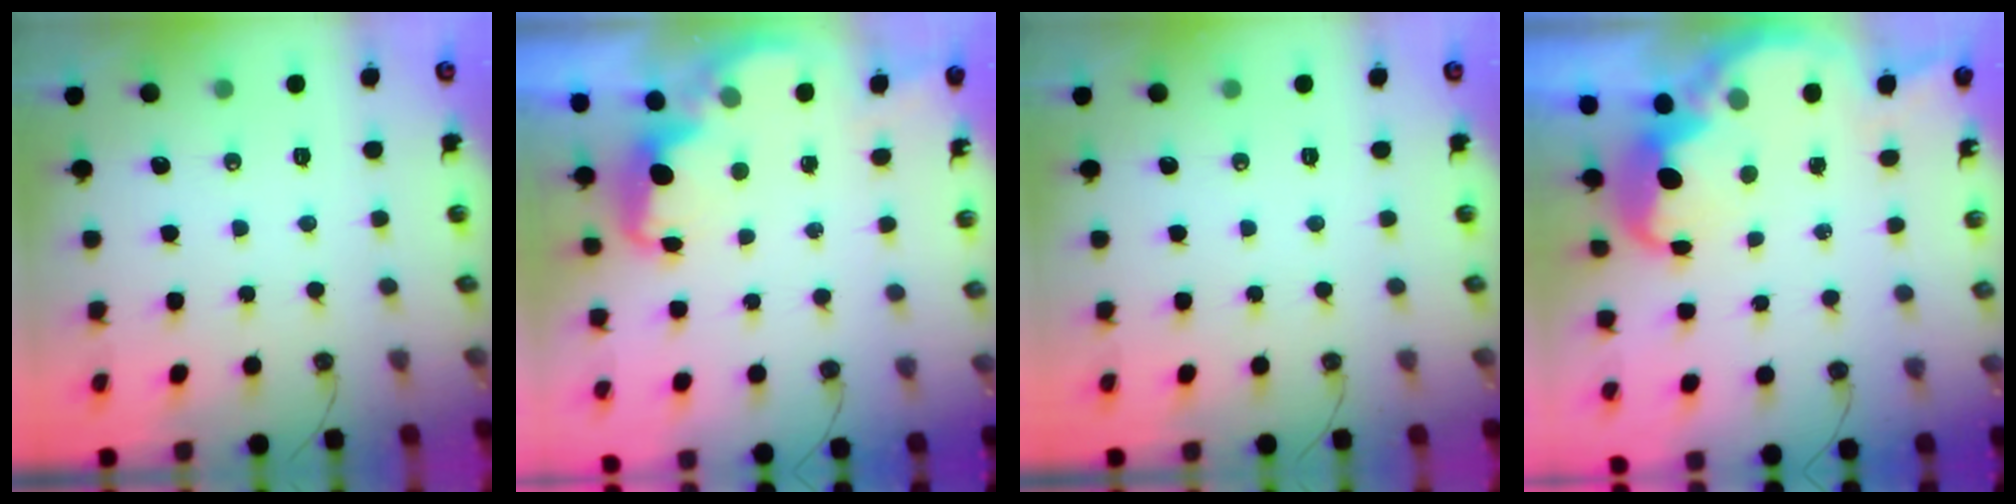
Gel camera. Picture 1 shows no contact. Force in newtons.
{"total": 2.2, "press": 2.1, "slide": 0.6}
{"total": 0.0}
{"total": 5.5, "press": 5.5, "slide": 0.5}